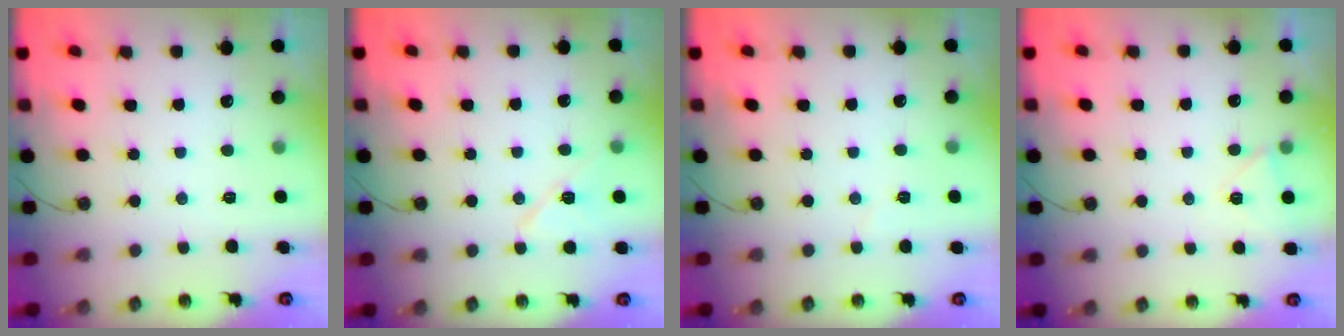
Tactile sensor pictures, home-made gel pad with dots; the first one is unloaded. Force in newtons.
{"total": 8.2, "press": 6.9, "slide": 4.4}
{"total": 2.3, "press": 1.7, "slide": 1.6}
{"total": 4.5, "press": 3.8, "slide": 2.4}